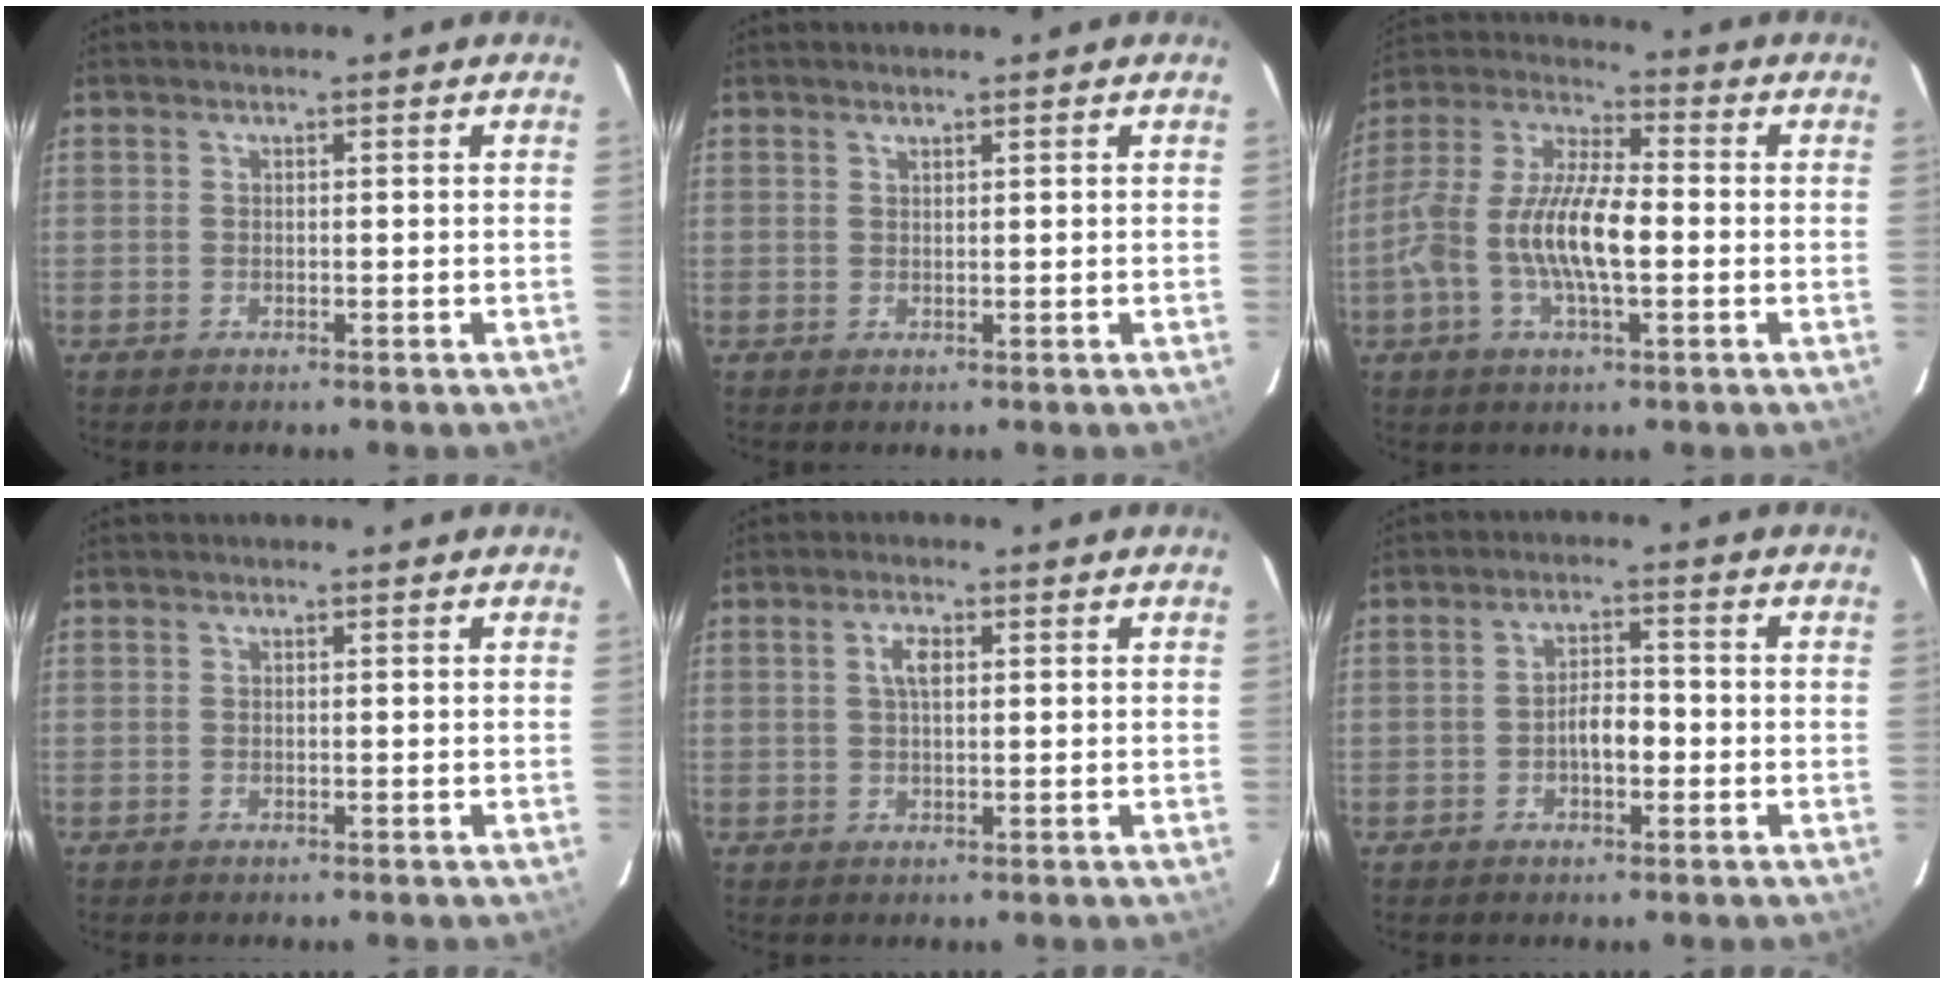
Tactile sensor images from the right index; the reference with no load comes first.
{"total": 0.5, "force": [0.5, 0.1, 0.1], "torque": [-0.002, 0.001, 0.010]}
{"total": 14.1, "force": [-2.7, 4.8, 13.0], "torque": [-0.264, 0.005, -0.054]}
{"total": 0.0}
{"total": 2.8, "force": [0.7, 1.2, 2.4], "torque": [-0.046, 0.007, 0.014]}
{"total": 4.2, "force": [-1.3, 2.0, 3.4], "torque": [-0.062, 0.009, -0.019]}